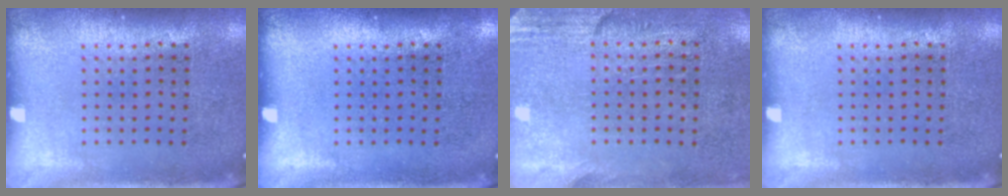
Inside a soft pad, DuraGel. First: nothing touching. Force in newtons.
{"total": 0.0}
{"total": 2.8, "press": 2.4, "slide": 1.4}
{"total": 0.0}